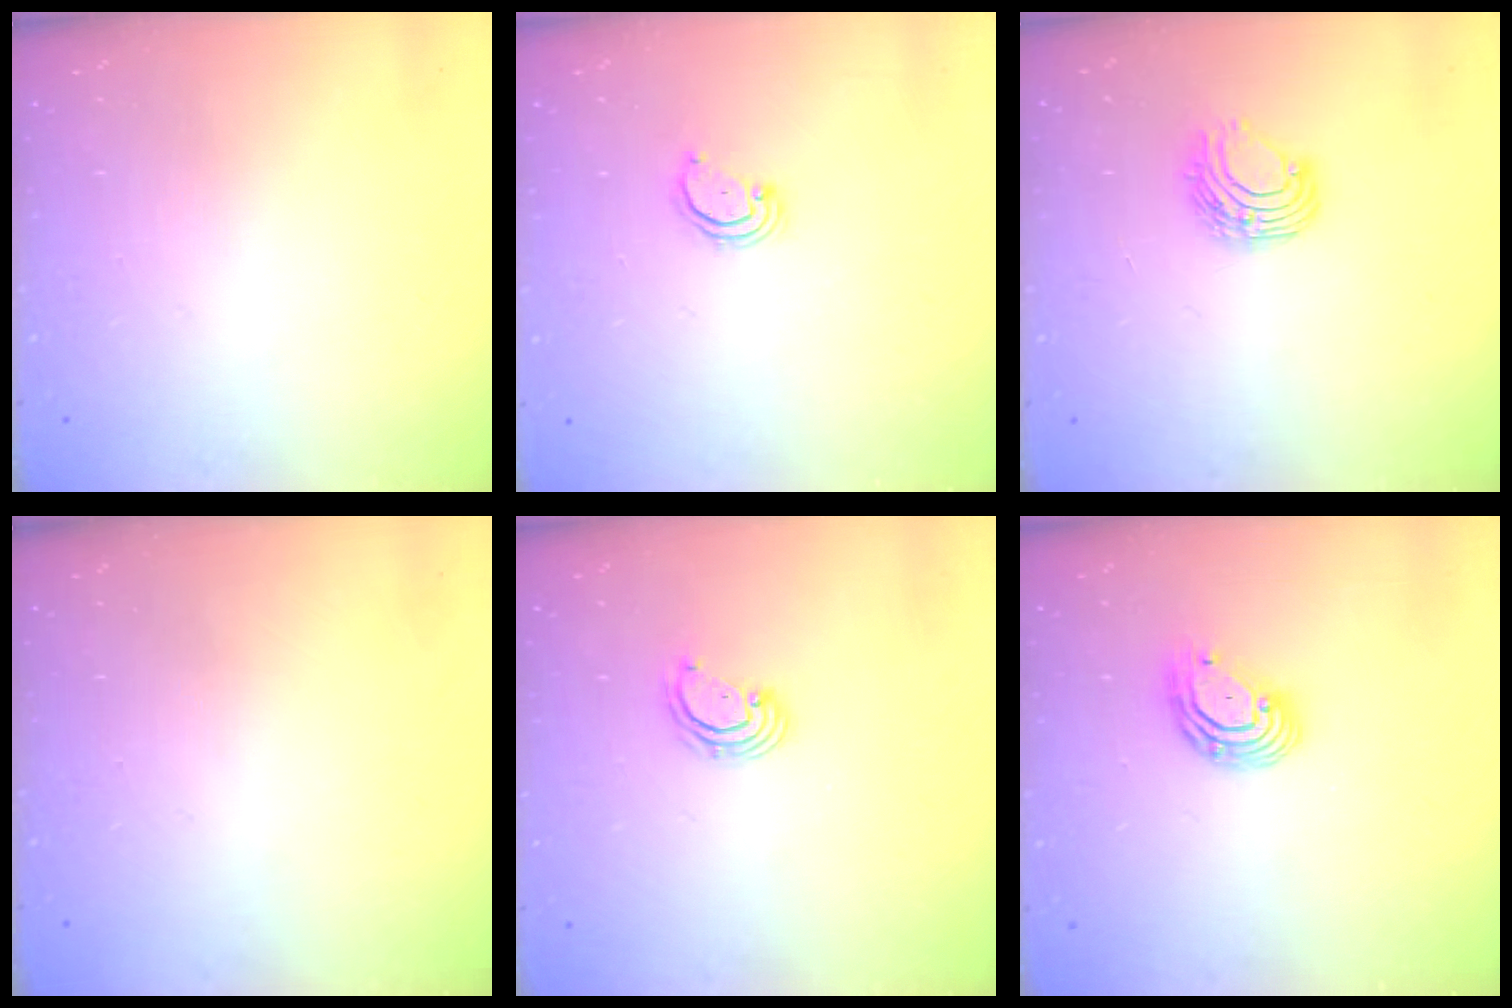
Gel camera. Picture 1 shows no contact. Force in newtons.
{"total": 2.8, "press": 2.8, "slide": 0.3}
{"total": 7.5, "press": 7.5, "slide": 0.7}
{"total": 0.0}
{"total": 2.4, "press": 2.4, "slide": 0.2}
{"total": 7.3, "press": 7.2, "slide": 1.3}